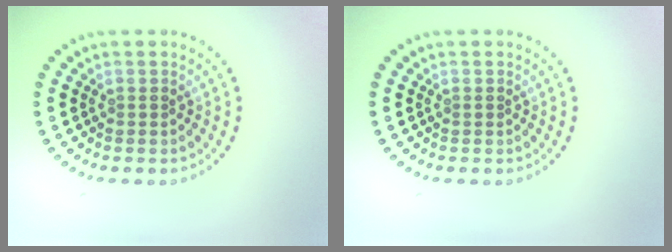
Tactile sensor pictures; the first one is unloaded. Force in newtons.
{"total": 0.0}